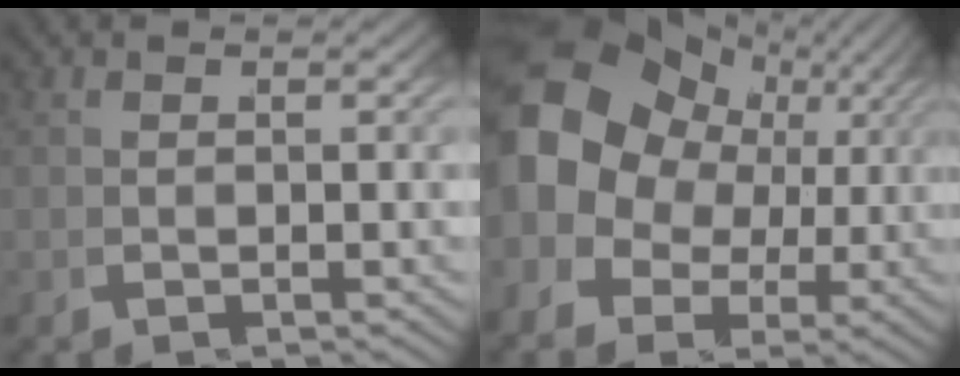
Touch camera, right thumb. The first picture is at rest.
{"total": 13.7, "force": [1.9, 10.6, 8.4], "torque": [-0.182, -0.010, 0.033]}